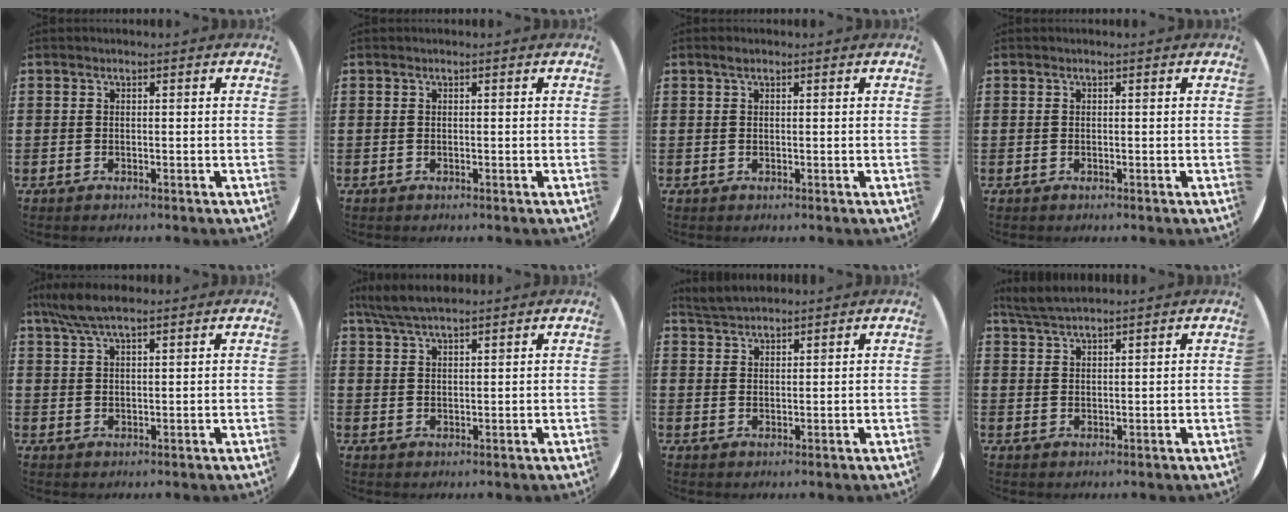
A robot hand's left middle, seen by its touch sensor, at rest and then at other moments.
{"total": 0.0}
{"total": 0.7, "force": [0.4, 0.2, 0.5], "torque": [-0.008, 0.004, 0.006]}
{"total": 0.0}
{"total": 5.0, "force": [3.7, 1.1, 3.1], "torque": [-0.068, 0.002, 0.068]}
{"total": 4.7, "force": [4.1, 0.8, 2.2], "torque": [-0.051, -0.003, 0.075]}
{"total": 3.2, "force": [3.1, 0.5, 0.4], "torque": [-0.014, -0.004, 0.060]}
{"total": 3.5, "force": [3.2, 0.2, 1.2], "torque": [-0.030, -0.001, 0.061]}